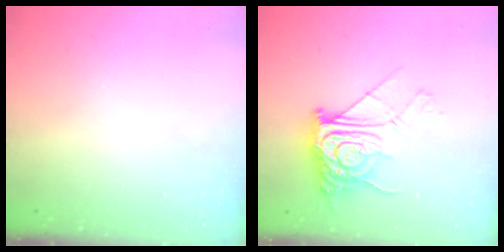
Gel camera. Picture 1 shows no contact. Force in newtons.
{"total": 12.2, "press": 12.1, "slide": 1.3}